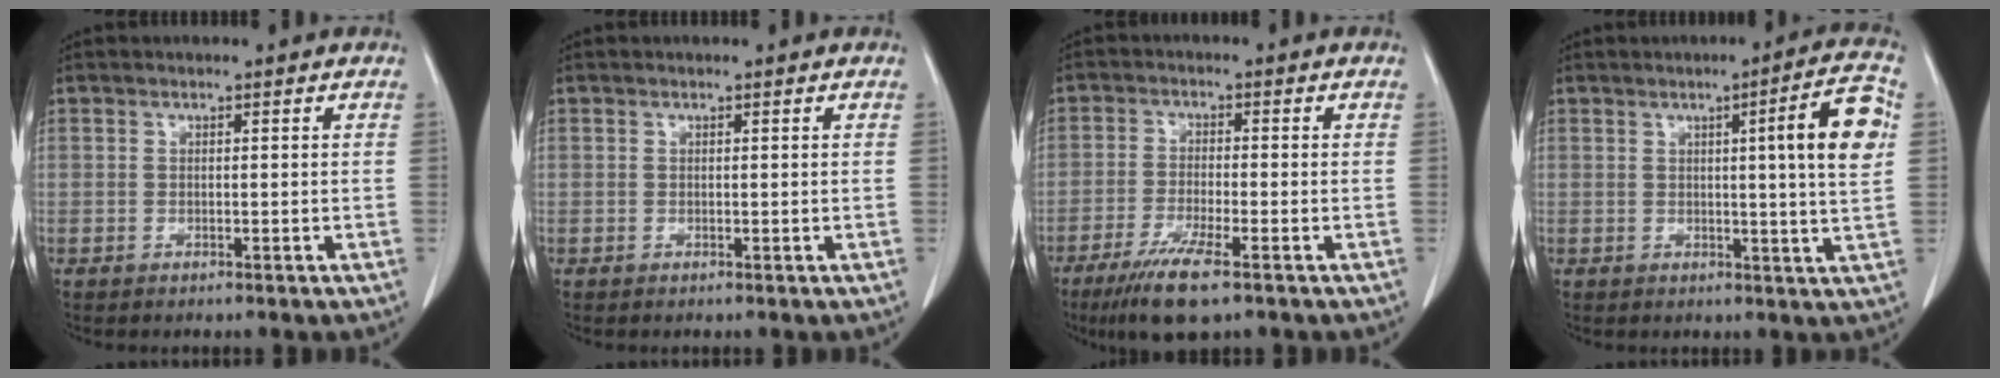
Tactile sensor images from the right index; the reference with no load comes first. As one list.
[{"total": 0.0}, {"total": 8.1, "force": [-5.2, 1.0, 6.1], "torque": [-0.113, -0.019, -0.091]}, {"total": 8.7, "force": [1.9, -0.4, 8.5], "torque": [-0.110, 0.003, 0.019]}]